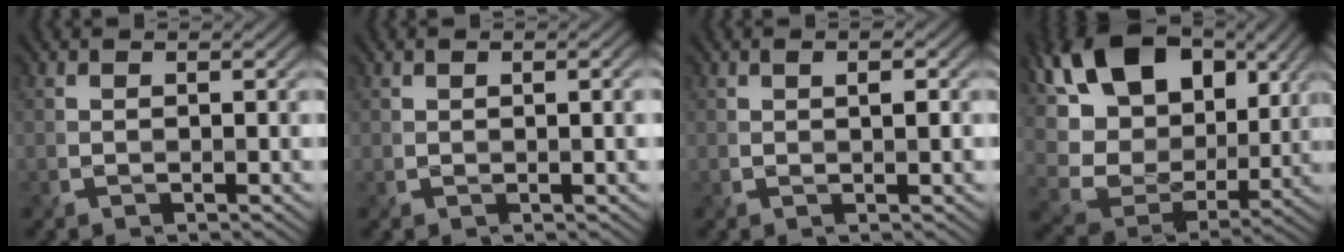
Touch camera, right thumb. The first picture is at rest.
{"total": 2.1, "force": [0.4, 0.8, 1.9], "torque": [-0.032, 0.002, 0.007]}
{"total": 1.8, "force": [0.3, 0.6, 1.7], "torque": [-0.022, 0.001, 0.003]}
{"total": 16.3, "force": [5.3, 11.1, 10.7], "torque": [-0.238, 0.013, 0.108]}